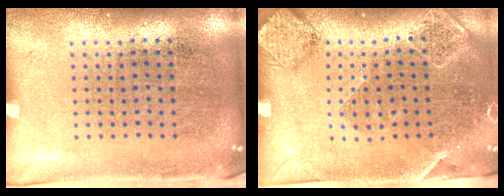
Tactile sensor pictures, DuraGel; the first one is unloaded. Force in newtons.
{"total": 1.6, "press": 1.6, "slide": 0.3}